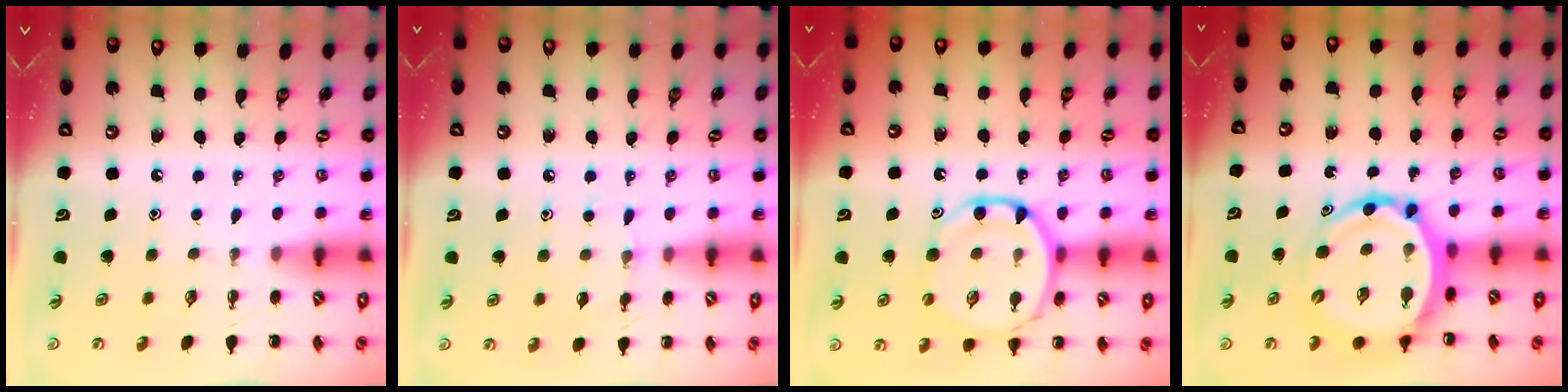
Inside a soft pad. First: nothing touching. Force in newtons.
{"total": 7.0, "press": 6.7, "slide": 1.8}
{"total": 14.3, "press": 13.9, "slide": 3.3}
{"total": 12.3, "press": 11.8, "slide": 3.4}